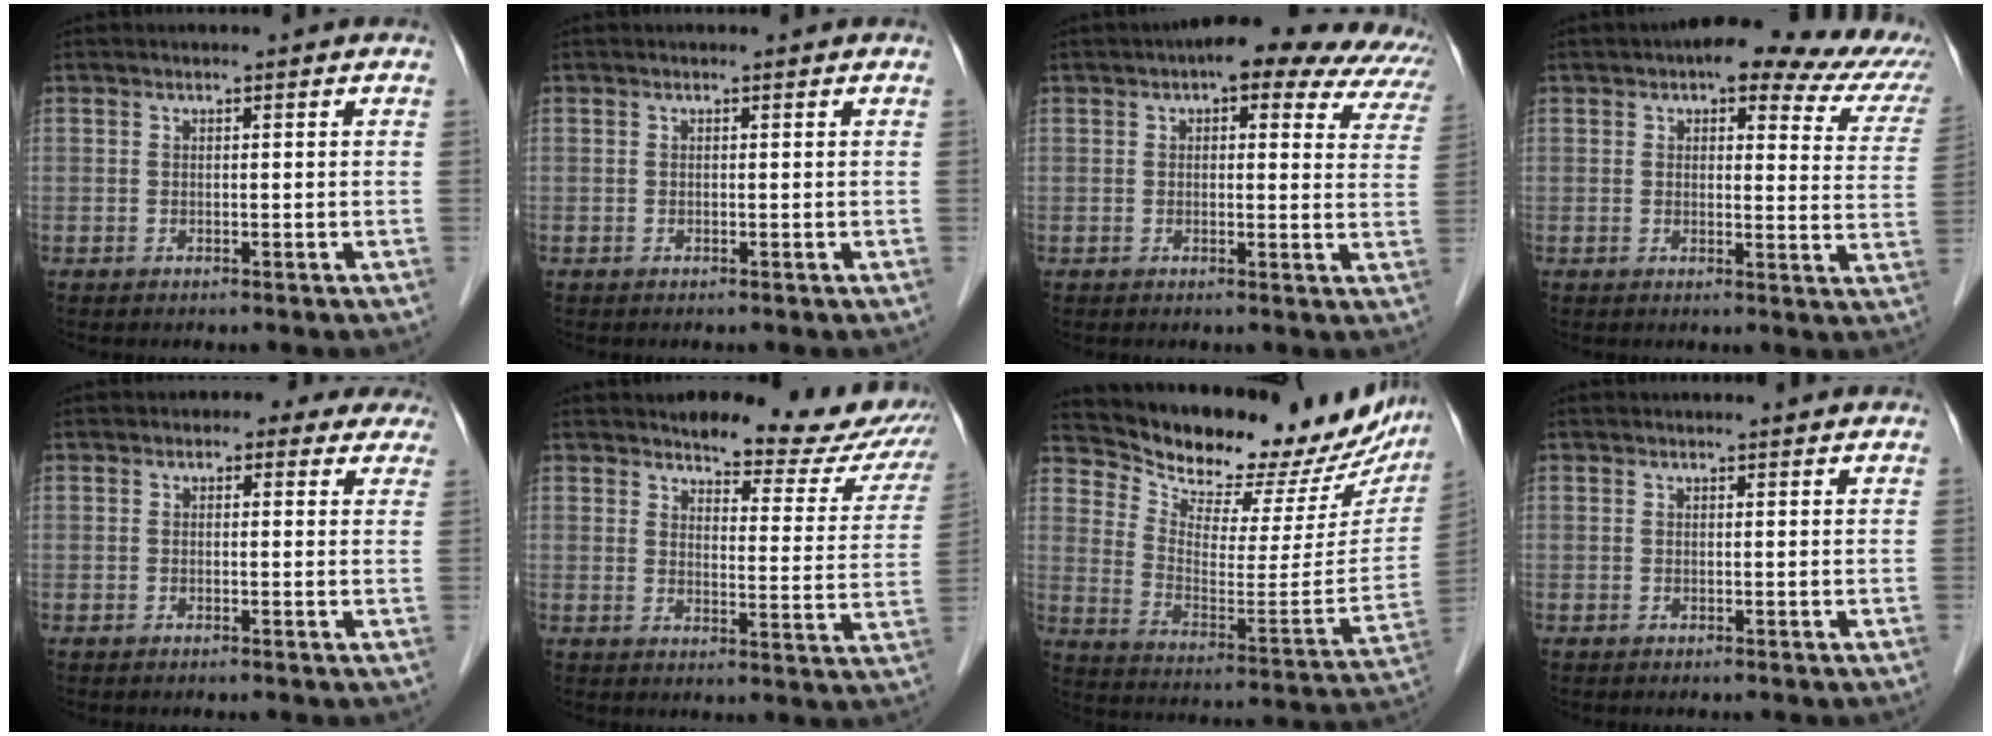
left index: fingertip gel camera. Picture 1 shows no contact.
{"total": 0.0}
{"total": 15.2, "force": [11.9, 5.5, 7.7], "torque": [-0.068, 0.027, 0.117]}
{"total": 14.4, "force": [10.0, 5.5, 8.8], "torque": [-0.078, 0.019, 0.094]}
{"total": 4.6, "force": [3.6, 2.7, 1.2], "torque": [0.003, 0.009, 0.025]}
{"total": 16.0, "force": [14.5, 4.6, 4.7], "torque": [-0.018, -0.039, 0.144]}
{"total": 22.8, "force": [20.7, 6.0, 7.4], "torque": [-0.107, -0.061, 0.278]}
{"total": 1.1, "force": [1.1, 0.1, 0.1], "torque": [-0.010, 0.001, 0.014]}